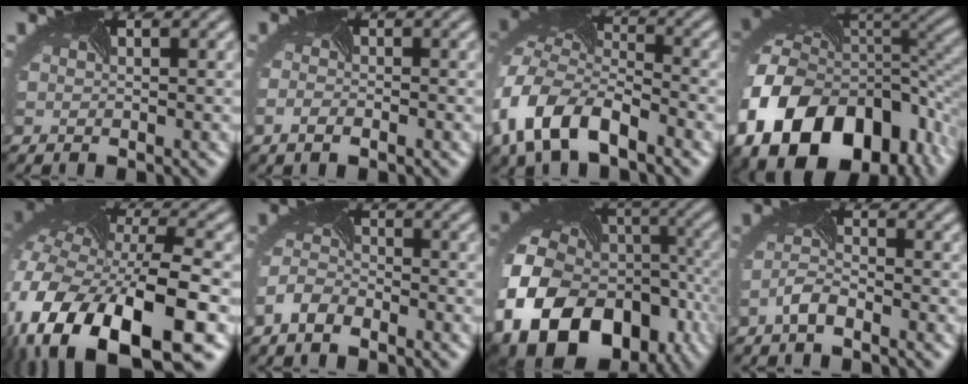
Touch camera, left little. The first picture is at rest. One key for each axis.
{"total": 0.9, "fx": -0.7, "fy": 0.4, "fz": 0.4, "tx": -0.011, "ty": 0.000, "tz": -0.012}
{"total": 9.1, "fx": -4.7, "fy": 5.2, "fz": 5.8, "tx": -0.135, "ty": -0.011, "tz": -0.092}
{"total": 16.6, "fx": -5.8, "fy": 11.5, "fz": 10.5, "tx": -0.222, "ty": -0.030, "tz": -0.073}
{"total": 15.4, "fx": -7.2, "fy": 7.5, "fz": 11.4, "tx": -0.242, "ty": -0.037, "tz": -0.094}
{"total": 2.6, "fx": -2.1, "fy": 1.3, "fz": 0.8, "tx": -0.025, "ty": 0.010, "tz": -0.051}
{"total": 18.8, "fx": -7.5, "fy": 14.0, "fz": 10.1, "tx": -0.230, "ty": -0.050, "tz": -0.109}
{"total": 1.6, "fx": -1.4, "fy": 0.3, "fz": 0.6, "tx": -0.023, "ty": 0.007, "tz": -0.039}